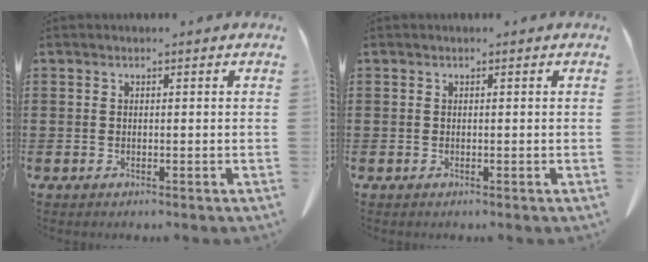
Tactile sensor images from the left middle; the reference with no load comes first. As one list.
[{"total": 0.0}]